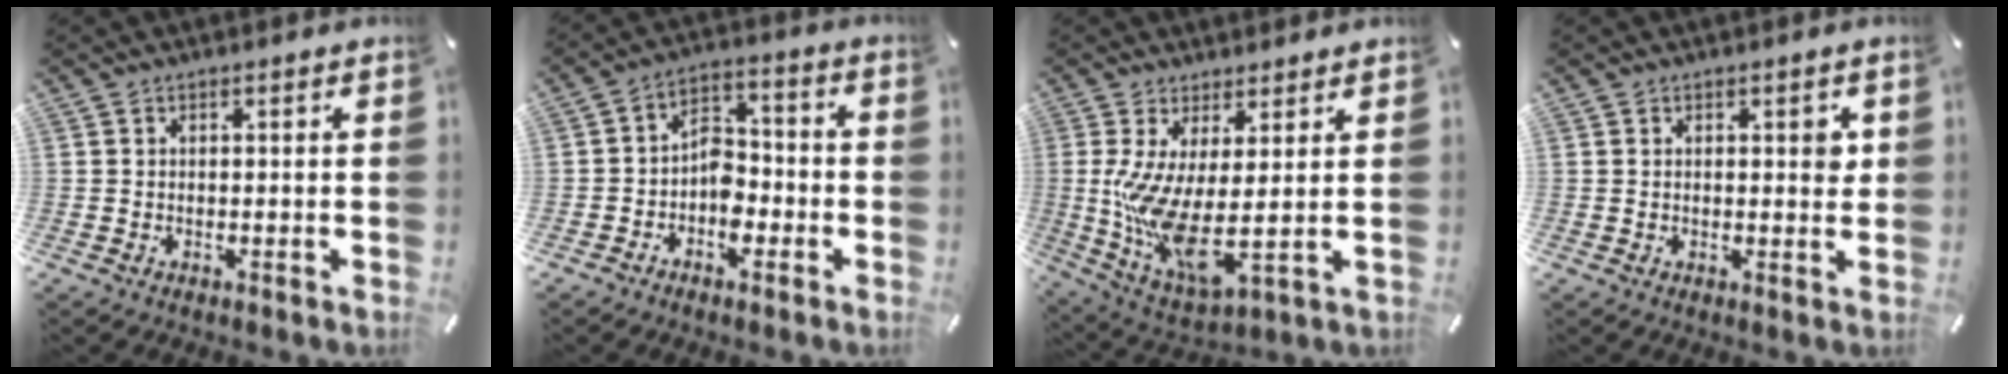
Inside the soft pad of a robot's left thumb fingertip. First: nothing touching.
{"total": 7.0, "force": [-3.3, 4.8, 4.0], "torque": [-0.077, 0.022, -0.059]}
{"total": 12.2, "force": [1.6, 3.5, 11.6], "torque": [-0.239, -0.051, 0.029]}
{"total": 2.3, "force": [0.8, 1.0, 1.9], "torque": [-0.015, -0.006, 0.006]}